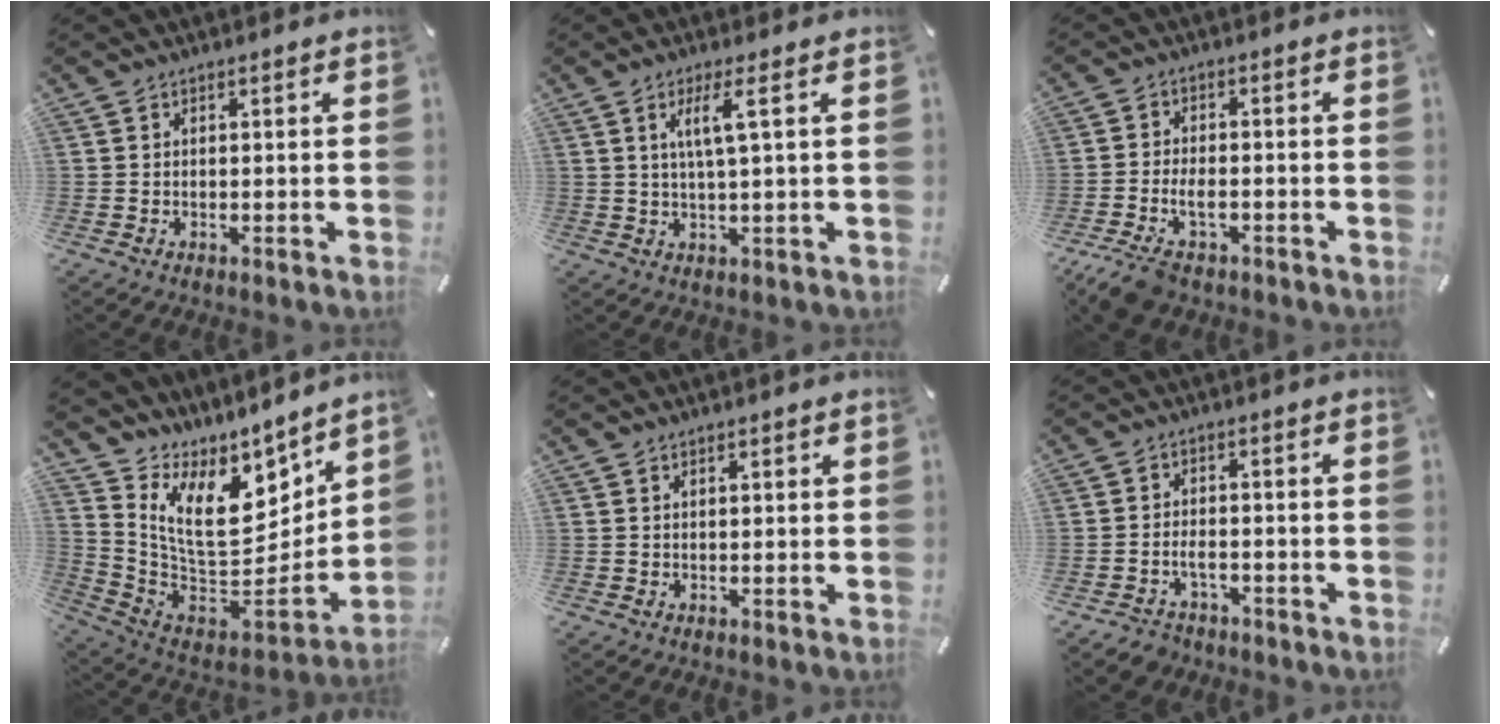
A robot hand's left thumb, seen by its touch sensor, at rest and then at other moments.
{"total": 6.0, "force": [1.7, 0.3, 5.7], "torque": [-0.115, -0.002, 0.025]}
{"total": 6.8, "force": [-3.3, 3.7, 4.7], "torque": [-0.100, 0.008, -0.059]}
{"total": 14.0, "force": [7.3, 9.0, 7.9], "torque": [-0.149, -0.087, 0.137]}
{"total": 0.8, "force": [0.5, 0.3, 0.6], "torque": [-0.012, 0.001, 0.008]}
{"total": 3.4, "force": [-2.0, 2.2, 1.7], "torque": [-0.037, 0.008, -0.038]}